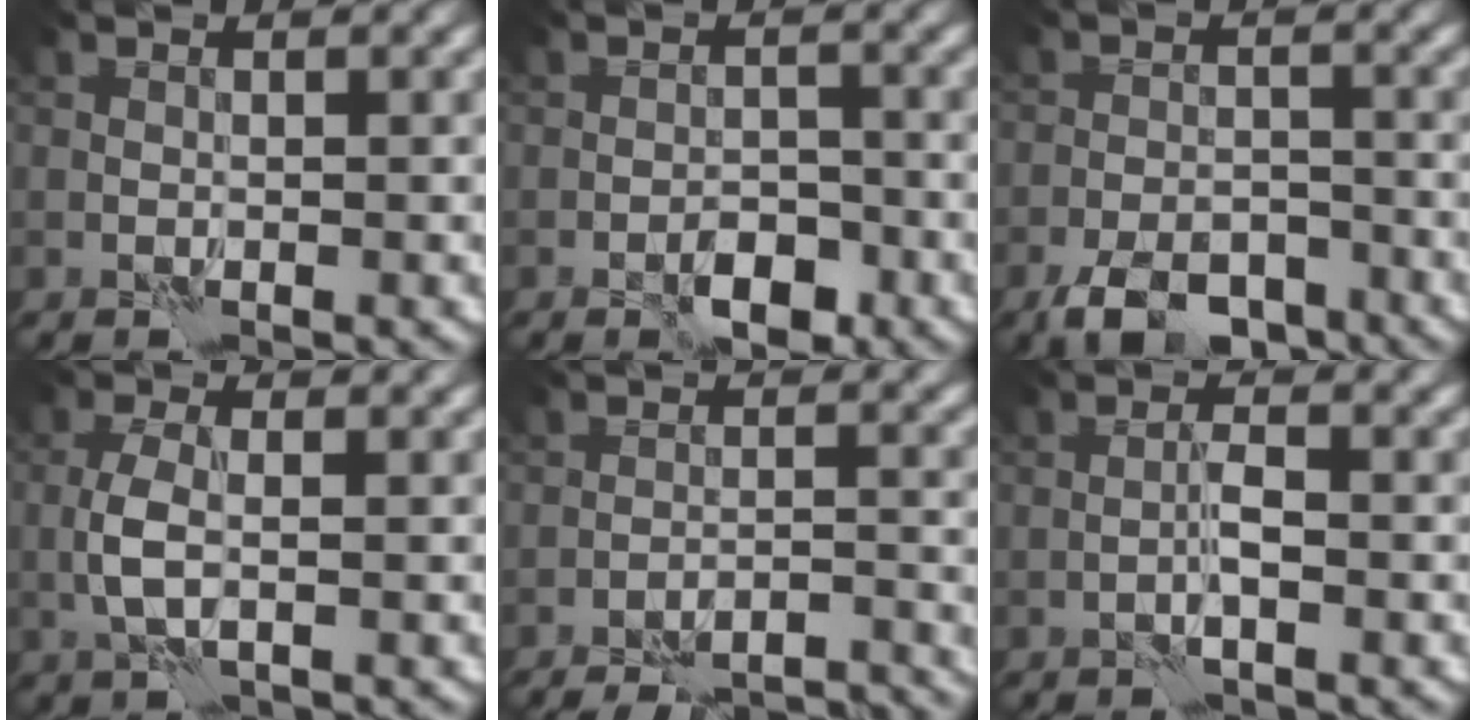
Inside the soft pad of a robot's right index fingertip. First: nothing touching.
{"total": 2.9, "force": [-1.7, 1.3, 1.9], "torque": [-0.023, 0.003, -0.025]}
{"total": 5.8, "force": [-4.3, 2.5, 3.1], "torque": [-0.046, -0.005, -0.077]}
{"total": 2.6, "force": [-0.1, 0.8, 2.4], "torque": [-0.057, 0.001, -0.007]}
{"total": 14.4, "force": [-13.6, 3.4, 3.3], "torque": [-0.019, 0.015, -0.157]}
{"total": 1.3, "force": [-0.3, -0.1, 1.3], "torque": [-0.027, 0.006, -0.007]}